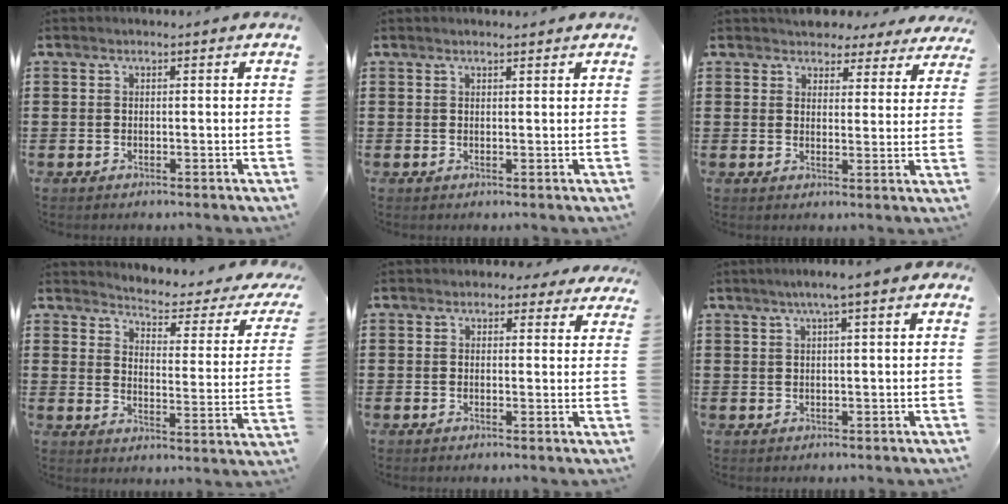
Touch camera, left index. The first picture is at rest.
{"total": 1.0, "force": [0.9, 0.1, 0.4], "torque": [-0.010, 0.000, 0.017]}
{"total": 4.2, "force": [3.9, 1.6, 0.4], "torque": [-0.019, -0.011, 0.069]}
{"total": 2.5, "force": [2.3, 0.2, 0.9], "torque": [-0.036, -0.025, 0.029]}
{"total": 1.9, "force": [1.1, 1.4, 0.7], "torque": [-0.012, 0.008, 0.017]}
{"total": 2.3, "force": [0.5, 0.2, 2.2], "torque": [-0.042, 0.001, 0.007]}